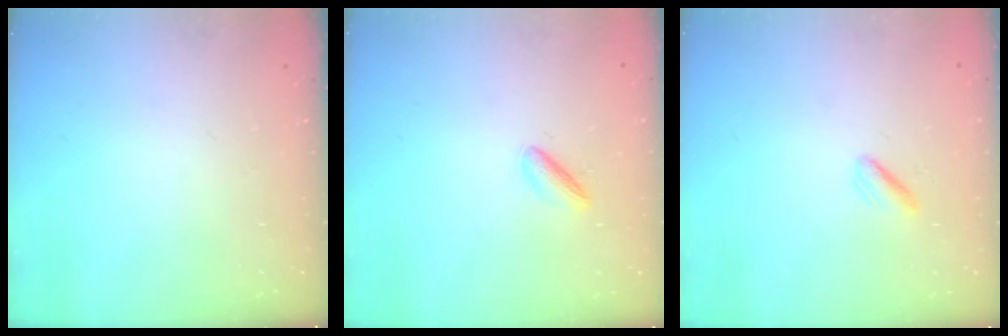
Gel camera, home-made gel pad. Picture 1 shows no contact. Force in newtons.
{"total": 3.1, "press": 3.1, "slide": 0.4}
{"total": 2.0, "press": 2.0, "slide": 0.6}